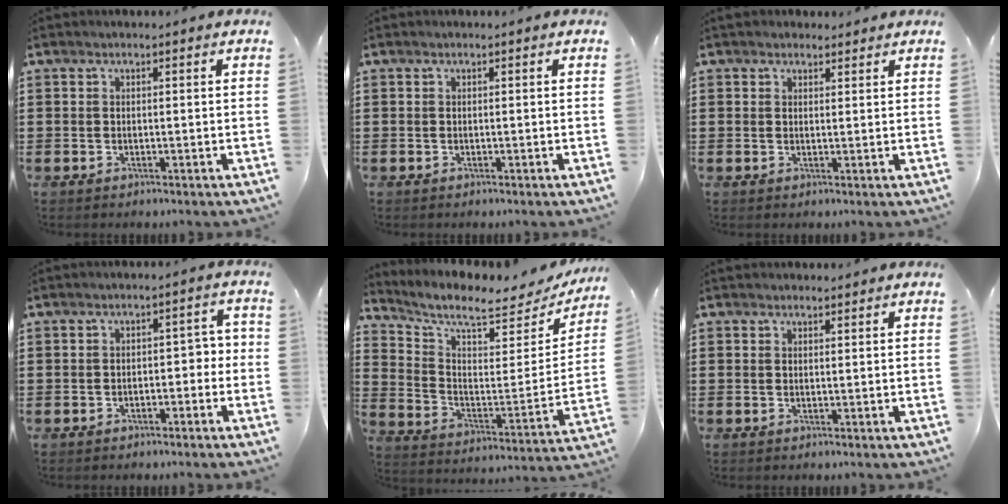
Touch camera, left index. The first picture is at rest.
{"total": 0.0}
{"total": 1.8, "force": [1.5, 1.0, 0.1], "torque": [-0.006, 0.007, 0.030]}
{"total": 2.7, "force": [-1.7, 1.4, 1.5], "torque": [-0.030, 0.008, -0.039]}
{"total": 7.0, "force": [6.1, 1.2, 3.3], "torque": [-0.088, -0.049, 0.099]}
{"total": 1.0, "force": [0.8, 0.5, 0.0], "torque": [-0.002, 0.002, 0.017]}